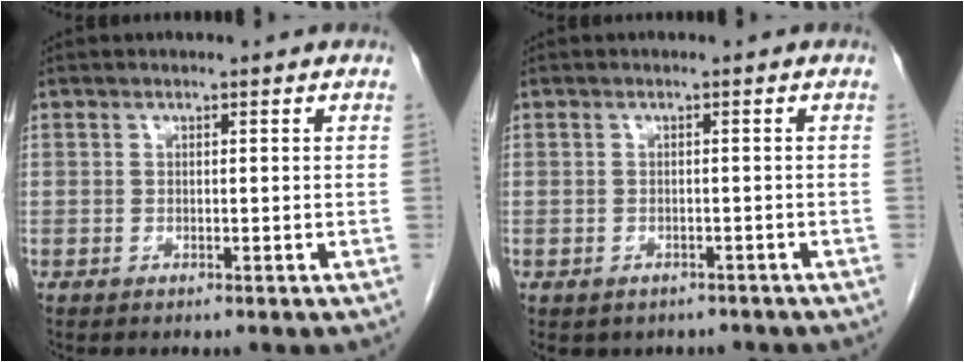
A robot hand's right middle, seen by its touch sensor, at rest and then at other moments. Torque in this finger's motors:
{"motor_torque": [0.09, 0.03, 0.01, 0.02]}